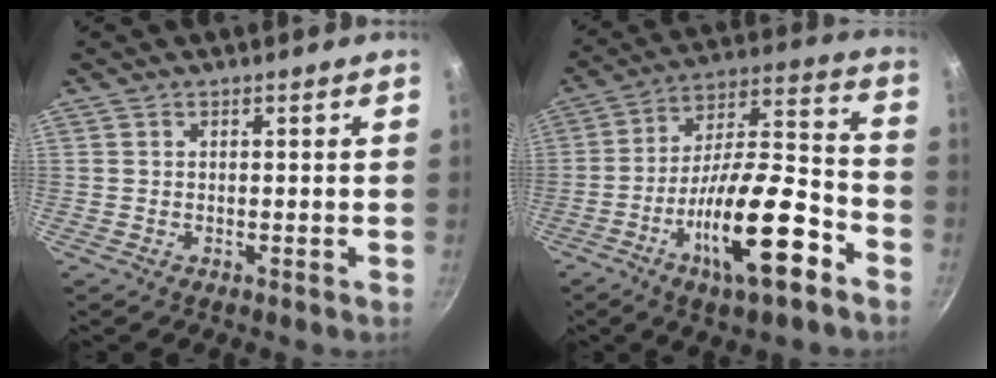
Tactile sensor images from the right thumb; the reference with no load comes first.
{"total": 20.5, "force": [-9.3, 6.6, 17.0], "torque": [-0.261, 0.052, -0.157]}